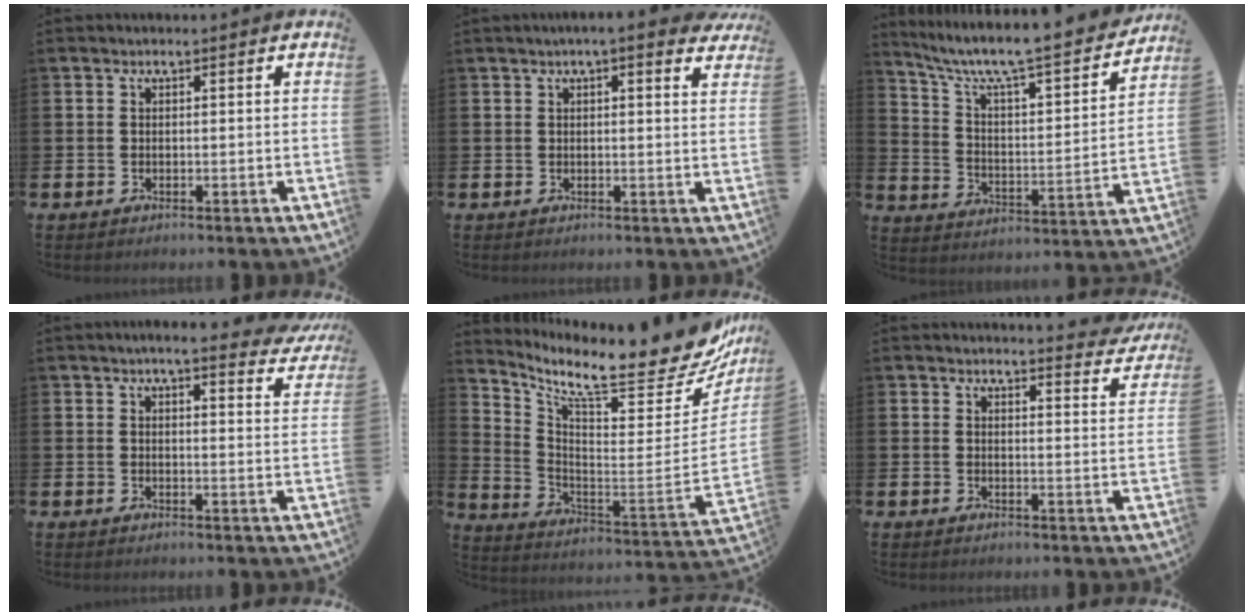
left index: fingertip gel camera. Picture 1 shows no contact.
{"total": 2.9, "force": [2.6, 0.3, 1.2], "torque": [-0.019, -0.009, 0.043]}
{"total": 7.2, "force": [6.3, 0.9, 3.3], "torque": [-0.090, -0.058, 0.098]}
{"total": 4.5, "force": [4.1, 0.4, 1.8], "torque": [-0.028, -0.021, 0.068]}
{"total": 11.3, "force": [9.4, 2.3, 5.7], "torque": [-0.107, -0.098, 0.145]}
{"total": 3.5, "force": [3.5, 0.0, 0.2], "torque": [0.010, -0.027, 0.058]}